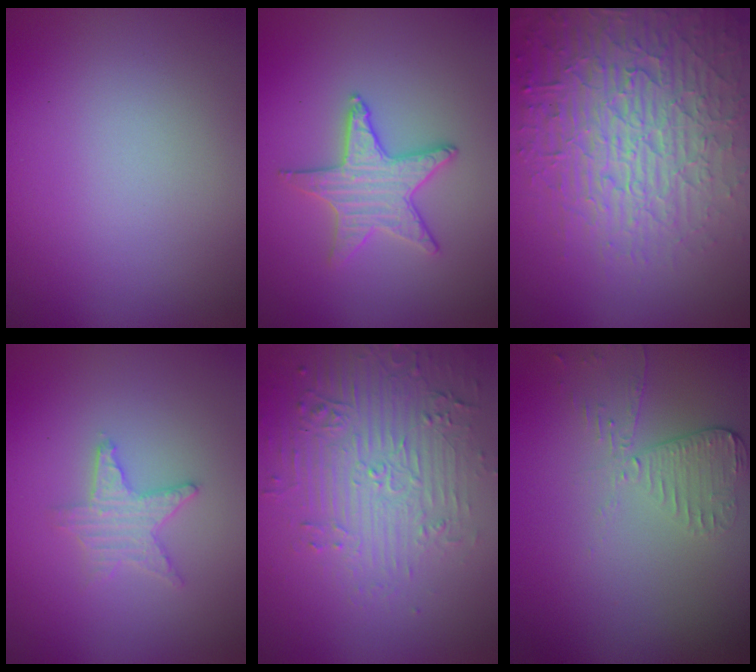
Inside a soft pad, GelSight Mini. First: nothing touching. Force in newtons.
{"total": 3.1, "press": 3.1, "slide": 0.4}
{"total": 7.1, "press": 6.8, "slide": 1.8}
{"total": 2.3, "press": 2.2, "slide": 0.4}
{"total": 5.2, "press": 3.7, "slide": 3.7}
{"total": 2.5, "press": 2.3, "slide": 1.2}